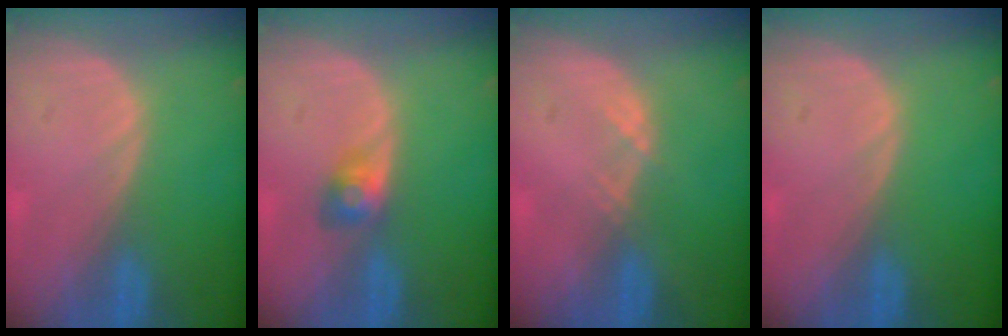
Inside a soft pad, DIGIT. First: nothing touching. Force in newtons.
{"total": 2.9, "press": 2.7, "slide": 1.0}
{"total": 1.3, "press": 1.1, "slide": 0.7}
{"total": 0.0}